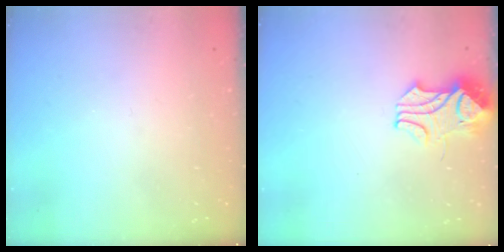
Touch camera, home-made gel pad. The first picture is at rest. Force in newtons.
{"total": 2.4, "press": 2.3, "slide": 0.9}